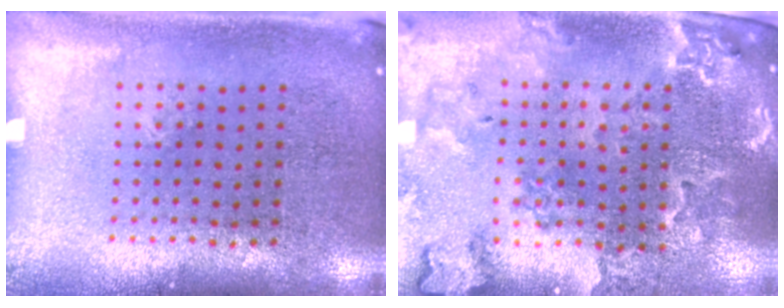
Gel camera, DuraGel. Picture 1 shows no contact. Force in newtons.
{"total": 1.8, "press": 1.8, "slide": 0.3}